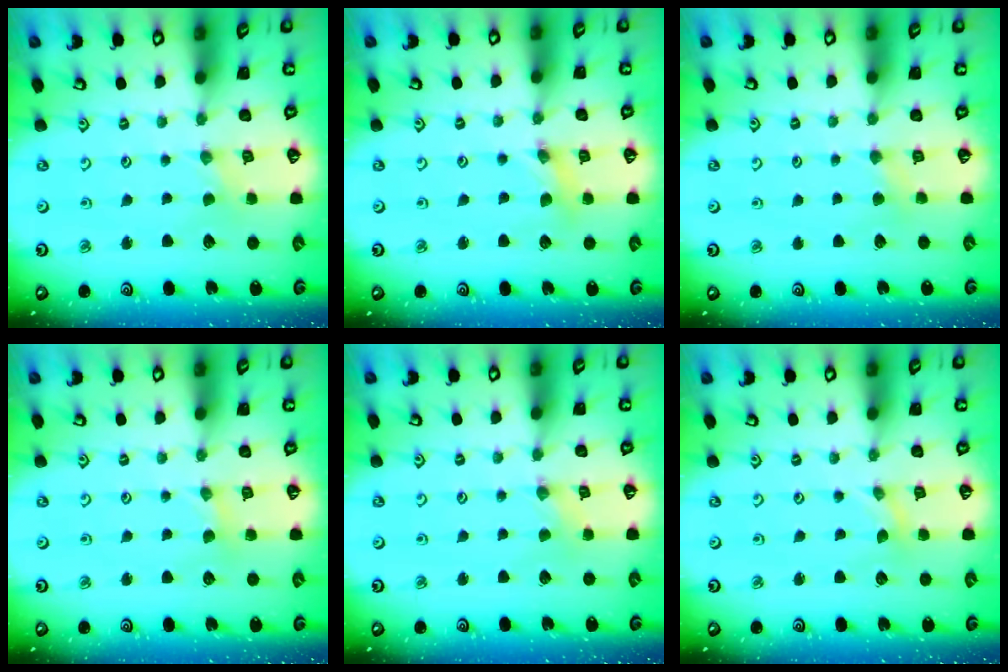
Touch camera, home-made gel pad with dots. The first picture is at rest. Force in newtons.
{"total": 2.7, "press": 2.7, "slide": 0.3}
{"total": 3.0, "press": 2.9, "slide": 0.5}
{"total": 2.1, "press": 2.1, "slide": 0.3}
{"total": 1.2, "press": 1.2, "slide": 0.2}
{"total": 0.0}